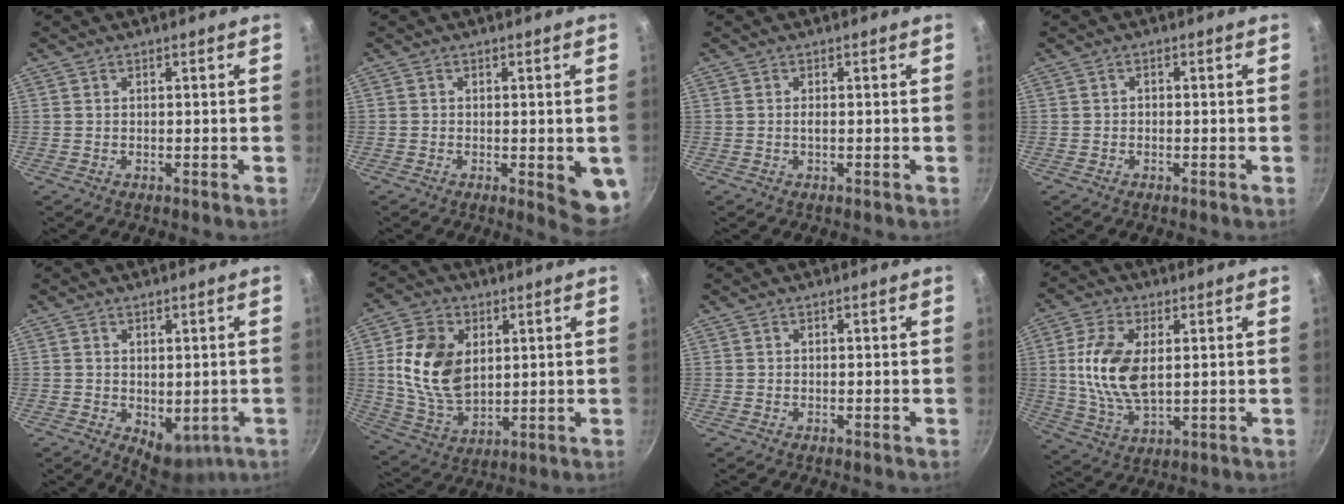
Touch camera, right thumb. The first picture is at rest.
{"total": 6.4, "force": [-1.0, 2.4, 5.9], "torque": [-0.054, -0.005, -0.010]}
{"total": 0.7, "force": [0.0, 0.2, 0.7], "torque": [-0.015, 0.001, -0.001]}
{"total": 0.7, "force": [-0.2, 0.6, 0.3], "torque": [-0.006, 0.004, -0.004]}
{"total": 7.2, "force": [-1.3, 4.4, 5.5], "torque": [-0.054, -0.012, -0.004]}
{"total": 14.5, "force": [2.8, 9.8, 10.3], "torque": [-0.176, -0.016, 0.062]}
{"total": 0.0}
{"total": 12.8, "force": [1.7, 7.0, 10.6], "torque": [-0.205, -0.005, 0.036]}